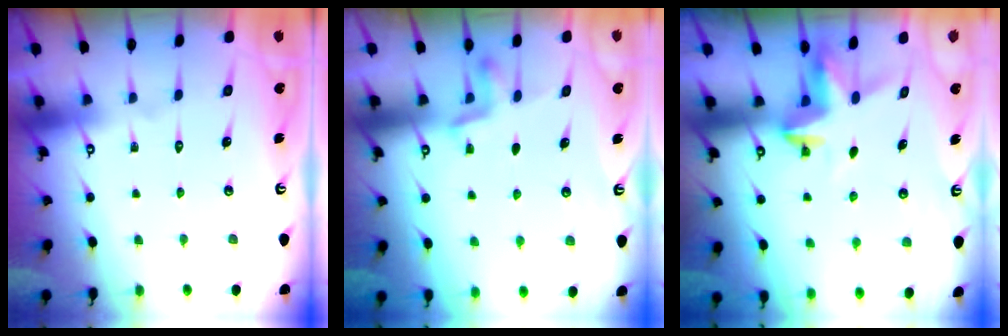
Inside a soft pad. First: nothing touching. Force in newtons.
{"total": 3.2, "press": 3.2, "slide": 0.6}
{"total": 3.8, "press": 3.8, "slide": 0.4}